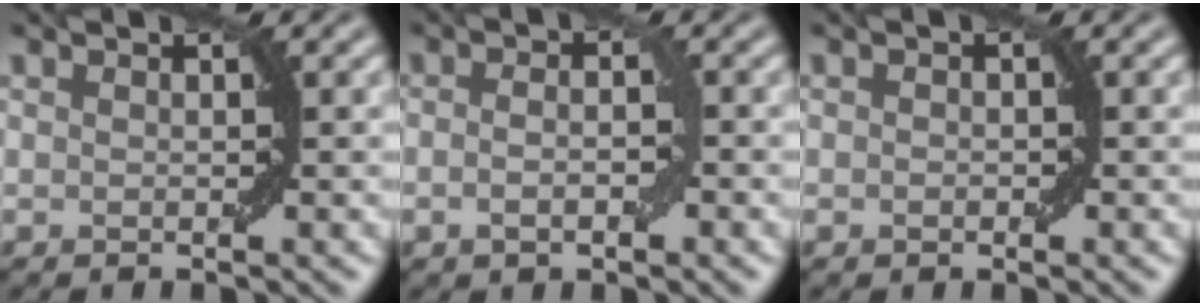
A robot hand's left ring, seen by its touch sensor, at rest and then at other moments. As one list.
[{"total": 2.2, "force": [-0.6, 1.0, 1.9], "torque": [-0.032, 0.000, -0.011]}, {"total": 0.6, "force": [-0.1, 0.5, 0.3], "torque": [-0.003, 0.001, -0.002]}]